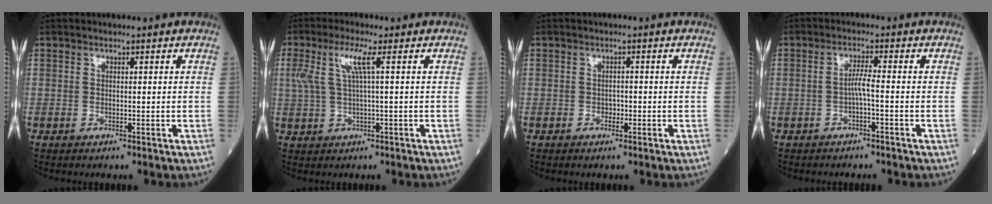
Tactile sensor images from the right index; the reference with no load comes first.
{"total": 4.7, "force": [1.6, 0.0, 4.4], "torque": [-0.102, 0.014, 0.037]}
{"total": 1.1, "force": [-0.4, 0.7, 0.7], "torque": [-0.011, 0.002, -0.006]}
{"total": 2.3, "force": [-0.7, -0.2, 2.1], "torque": [-0.038, 0.002, -0.016]}